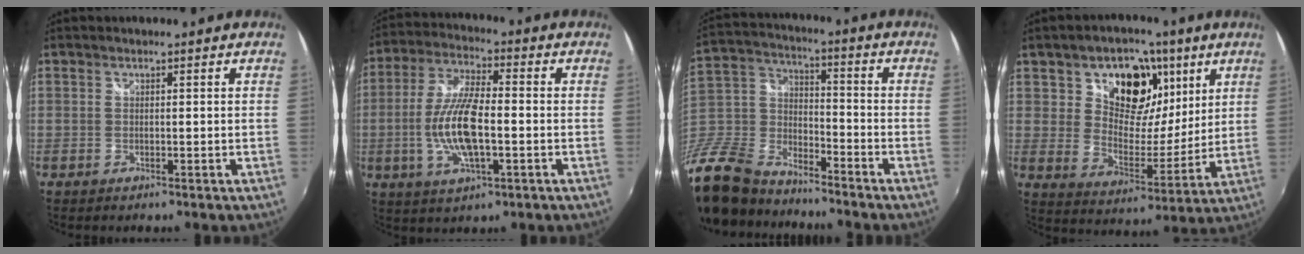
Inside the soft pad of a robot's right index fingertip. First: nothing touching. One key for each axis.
{"total": 12.0, "fx": -2.2, "fy": 3.9, "fz": 11.1, "tx": -0.228, "ty": 0.002, "tz": -0.041}
{"total": 22.6, "fx": -16.4, "fy": 12.0, "fz": 9.9, "tx": -0.275, "ty": 0.004, "tz": -0.297}
{"total": 15.4, "fx": 7.2, "fy": 10.9, "fz": 8.0, "tx": -0.141, "ty": 0.006, "tz": 0.122}